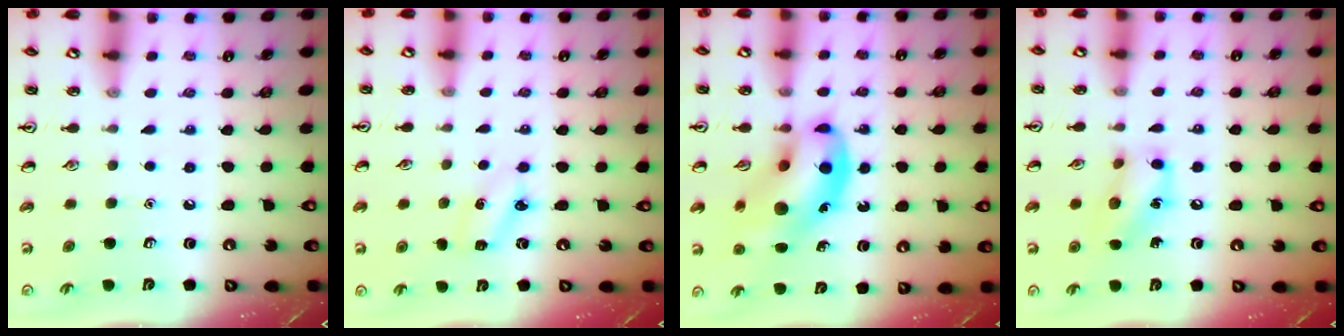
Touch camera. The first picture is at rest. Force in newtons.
{"total": 3.7, "press": 3.5, "slide": 1.1}
{"total": 14.0, "press": 13.5, "slide": 3.5}
{"total": 10.8, "press": 10.7, "slide": 1.5}